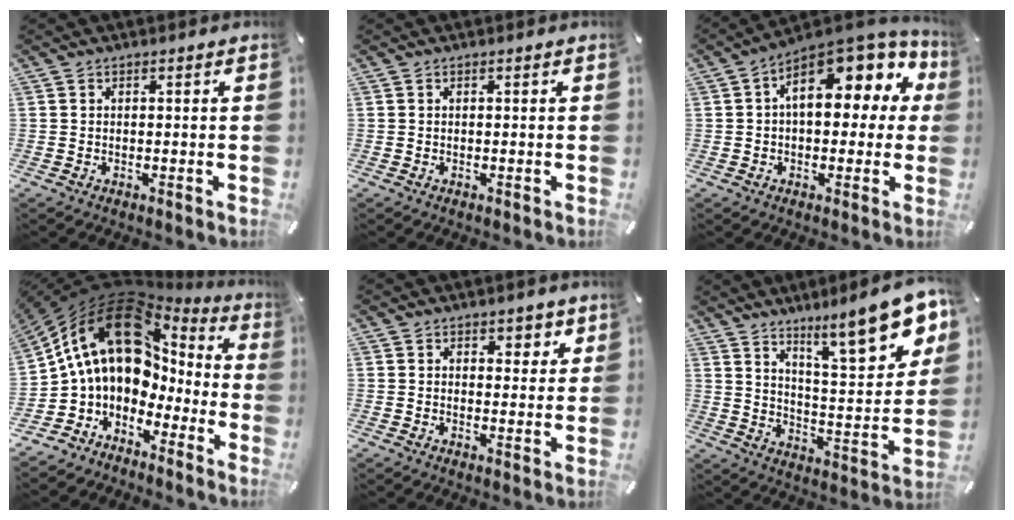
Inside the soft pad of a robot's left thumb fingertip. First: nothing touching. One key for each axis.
{"total": 0.0}
{"total": 13.2, "fx": 5.2, "fy": 7.4, "fz": 9.6, "tx": -0.131, "ty": -0.035, "tz": 0.091}
{"total": 17.9, "fx": 4.5, "fy": 12.1, "fz": 12.4, "tx": -0.245, "ty": -0.026, "tz": 0.072}
{"total": 3.2, "fx": 2.0, "fy": 2.3, "fz": 0.9, "tx": 0.008, "ty": -0.011, "tz": 0.029}
{"total": 17.4, "fx": 12.2, "fy": 4.7, "fz": 11.4, "tx": -0.163, "ty": -0.088, "tz": 0.196}